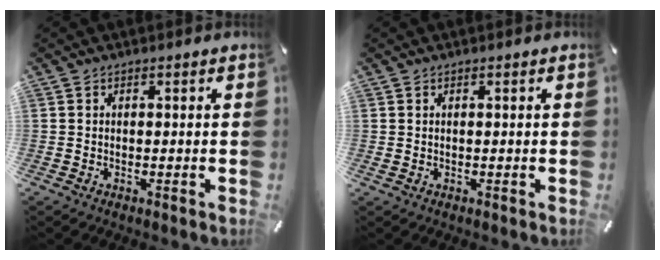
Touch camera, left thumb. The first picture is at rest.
{"total": 0.0}